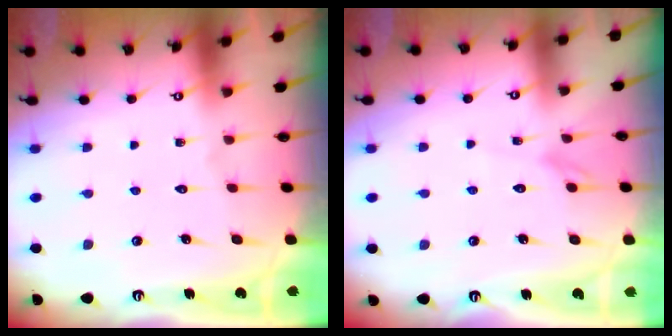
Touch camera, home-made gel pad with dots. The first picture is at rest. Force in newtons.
{"total": 2.5, "press": 2.5, "slide": 0.3}